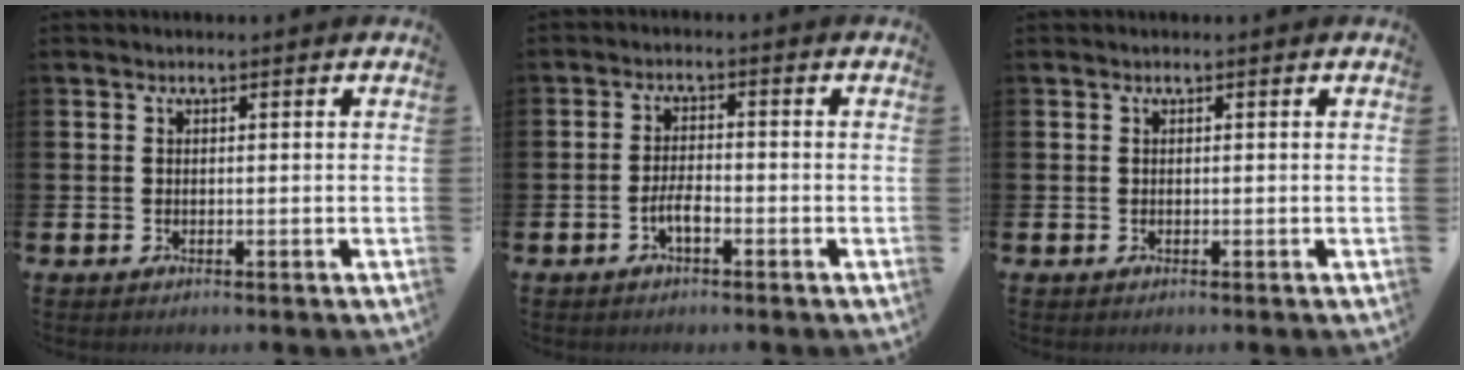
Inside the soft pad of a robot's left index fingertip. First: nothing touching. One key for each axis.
{"total": 2.7, "fx": -1.2, "fy": 0.9, "fz": 2.2, "tx": -0.049, "ty": 0.008, "tz": -0.023}
{"total": 0.0}